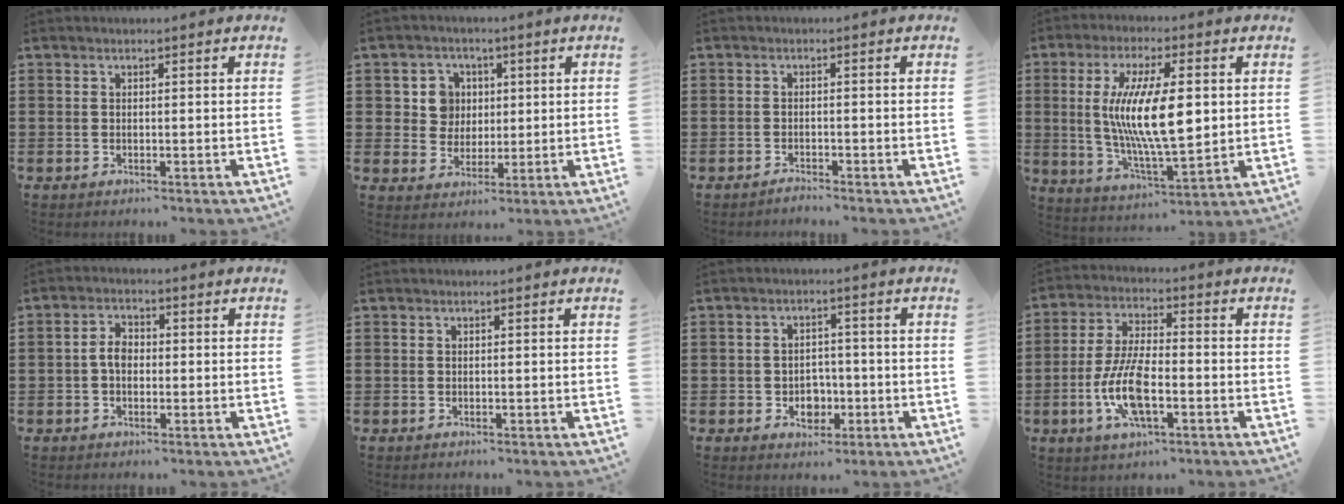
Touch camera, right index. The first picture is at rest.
{"total": 5.9, "force": [1.2, 5.4, 1.9], "torque": [-0.063, 0.019, 0.020]}
{"total": 1.2, "force": [-1.2, 0.1, 0.1], "torque": [-0.004, 0.003, -0.025]}
{"total": 13.8, "force": [1.6, 4.5, 12.9], "torque": [-0.255, -0.004, 0.023]}
{"total": 3.3, "force": [-0.5, 2.1, 2.5], "torque": [-0.057, 0.003, -0.012]}
{"total": 0.0}
{"total": 3.7, "force": [-1.2, 3.0, 1.8], "torque": [-0.032, 0.002, -0.027]}
{"total": 9.9, "force": [-2.9, 3.6, 8.8], "torque": [-0.199, -0.013, -0.059]}